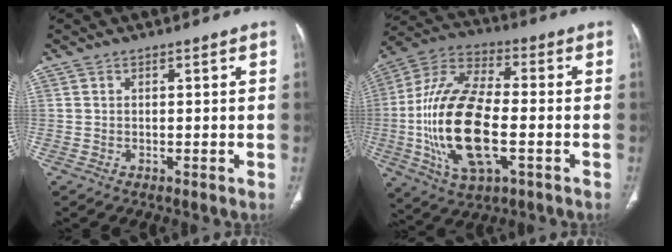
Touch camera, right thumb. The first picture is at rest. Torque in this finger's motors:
{"motor_torque": [2.91, 2.06, 1.47, 1.05, 0.73]}